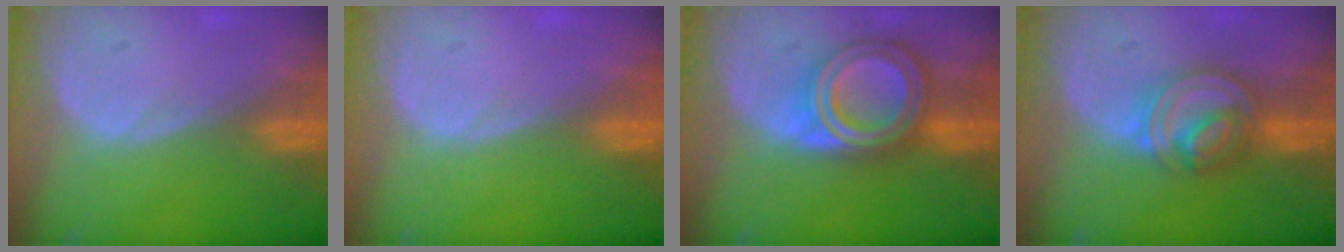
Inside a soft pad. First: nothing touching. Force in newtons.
{"total": 0.0}
{"total": 8.1, "press": 8.1, "slide": 0.5}
{"total": 7.4, "press": 6.5, "slide": 3.5}